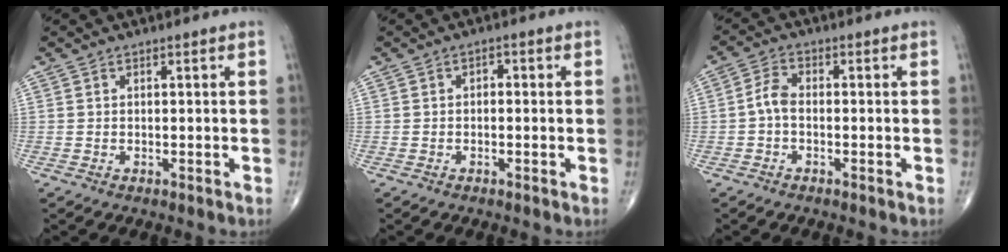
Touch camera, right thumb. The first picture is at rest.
{"total": 1.3, "force": [-0.1, 0.9, 0.9], "torque": [-0.007, 0.006, -0.006]}
{"total": 3.4, "force": [-0.8, 2.0, 2.7], "torque": [-0.054, 0.014, -0.024]}